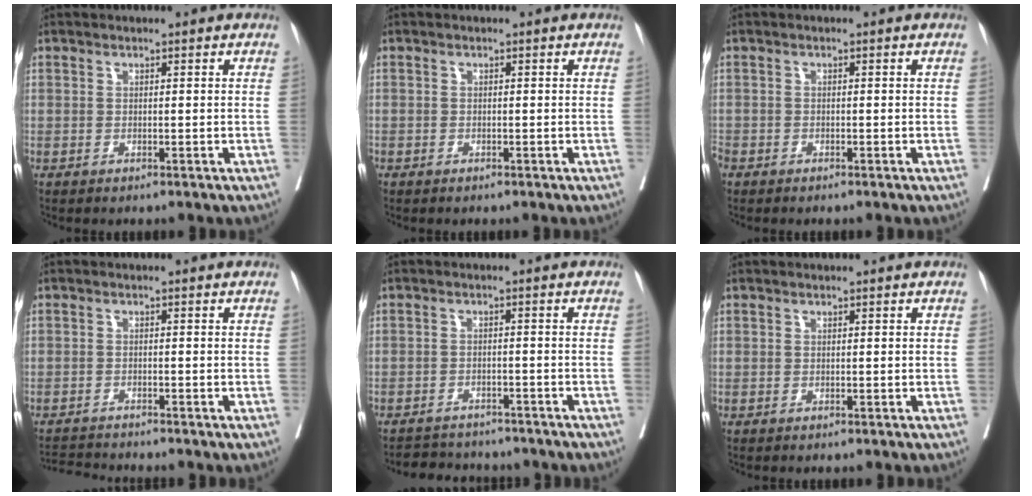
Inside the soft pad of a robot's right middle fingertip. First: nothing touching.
{"total": 0.8, "force": [-0.4, 0.7, -0.1], "torque": [0.001, 0.008, -0.010]}
{"total": 2.7, "force": [-1.7, 1.5, 1.5], "torque": [-0.051, -0.002, -0.031]}
{"total": 3.3, "force": [-3.2, -0.7, 0.0], "torque": [0.001, -0.019, -0.057]}
{"total": 8.3, "force": [-7.7, 2.4, 2.0], "torque": [-0.030, 0.004, -0.101]}
{"total": 0.0}